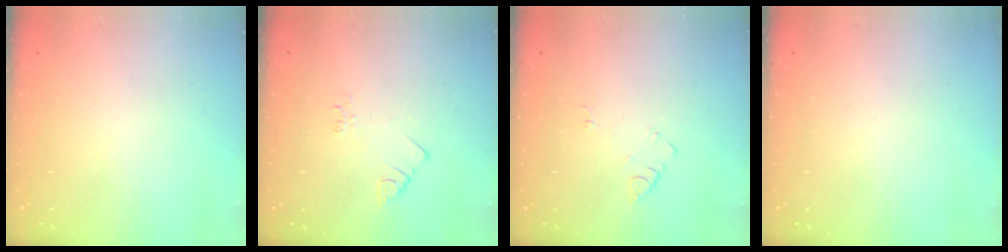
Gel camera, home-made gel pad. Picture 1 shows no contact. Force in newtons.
{"total": 2.5, "press": 2.5, "slide": 0.5}
{"total": 4.2, "press": 4.2, "slide": 0.4}
{"total": 0.0}